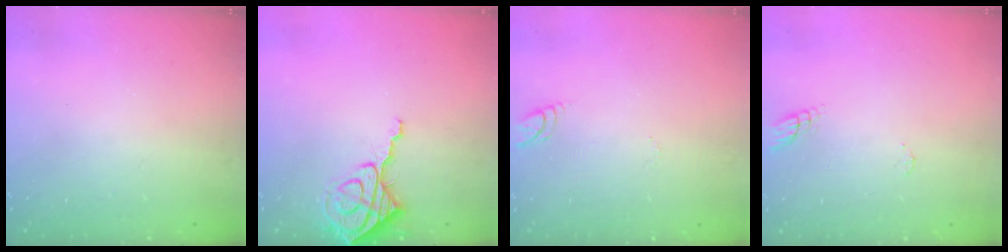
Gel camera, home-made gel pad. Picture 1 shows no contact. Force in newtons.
{"total": 8.6, "press": 8.5, "slide": 0.7}
{"total": 4.1, "press": 4.1, "slide": 0.4}
{"total": 5.5, "press": 5.5, "slide": 0.5}